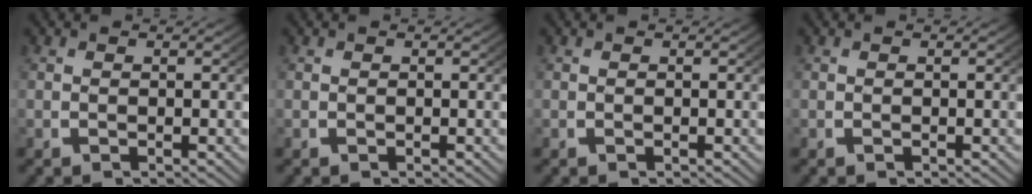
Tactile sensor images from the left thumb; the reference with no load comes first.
{"total": 0.0}
{"total": 0.0}
{"total": 0.0}